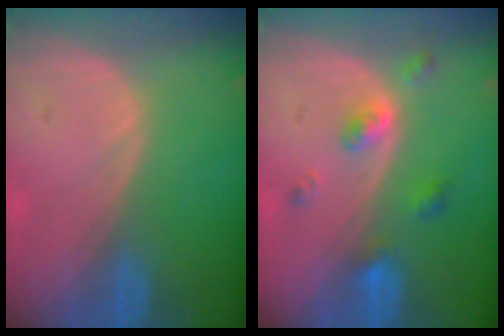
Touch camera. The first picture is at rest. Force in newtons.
{"total": 4.4, "press": 4.1, "slide": 1.6}